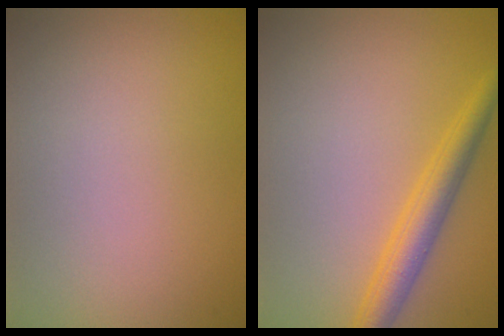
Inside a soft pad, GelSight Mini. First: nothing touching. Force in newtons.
{"total": 3.5, "press": 3.5, "slide": 0.1}